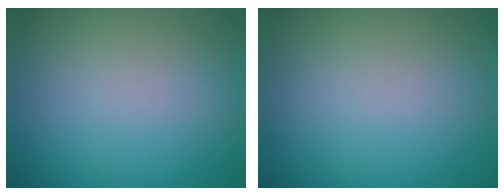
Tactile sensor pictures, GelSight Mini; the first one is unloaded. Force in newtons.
{"total": 0.0}